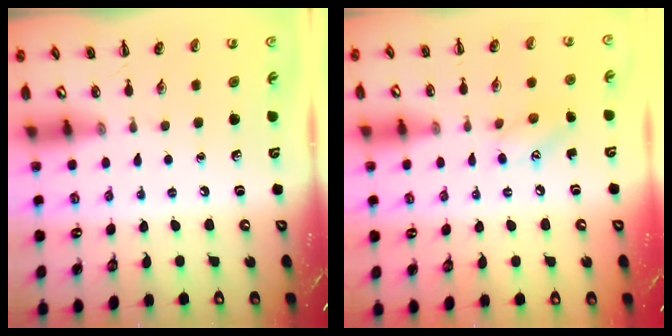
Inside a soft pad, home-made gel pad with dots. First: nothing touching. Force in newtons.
{"total": 8.7, "press": 8.7, "slide": 1.0}